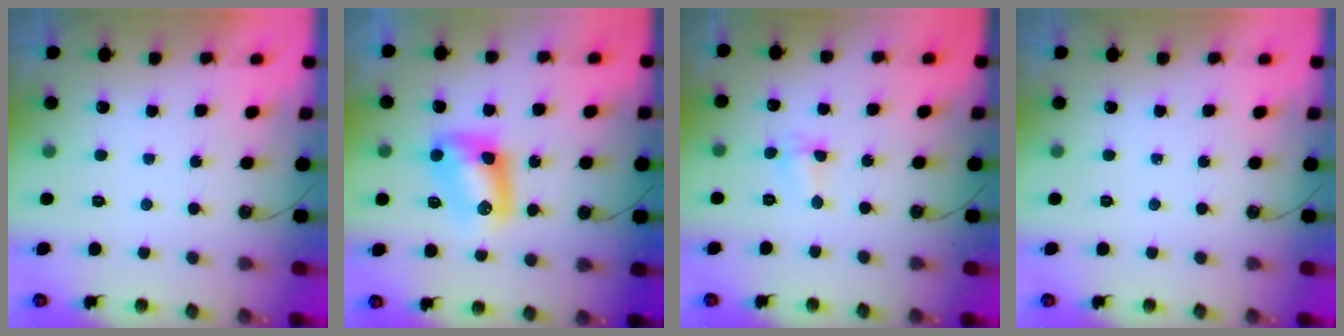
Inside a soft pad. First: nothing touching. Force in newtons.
{"total": 8.7, "press": 8.7, "slide": 0.1}
{"total": 2.8, "press": 2.6, "slide": 1.0}
{"total": 0.0}